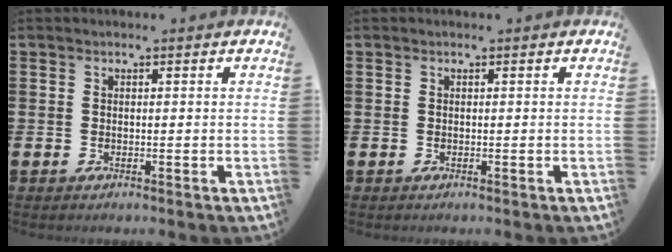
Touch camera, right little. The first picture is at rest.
{"total": 0.0}